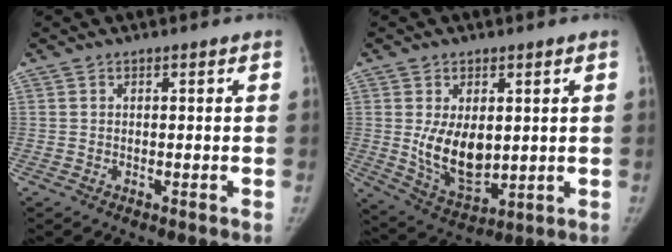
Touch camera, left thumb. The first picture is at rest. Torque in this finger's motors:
{"motor_torque": [0.17, 0.23, 0.77, -0.72, 0.09]}